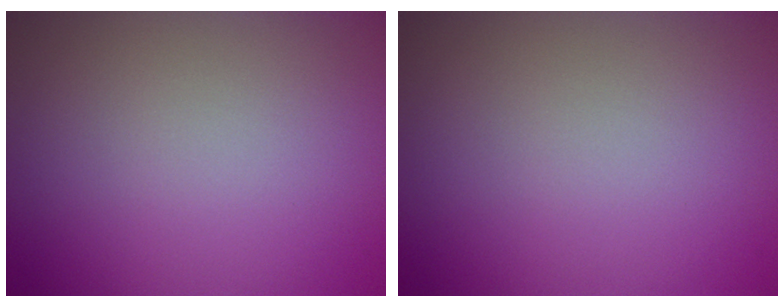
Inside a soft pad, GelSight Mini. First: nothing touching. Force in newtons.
{"total": 0.0}